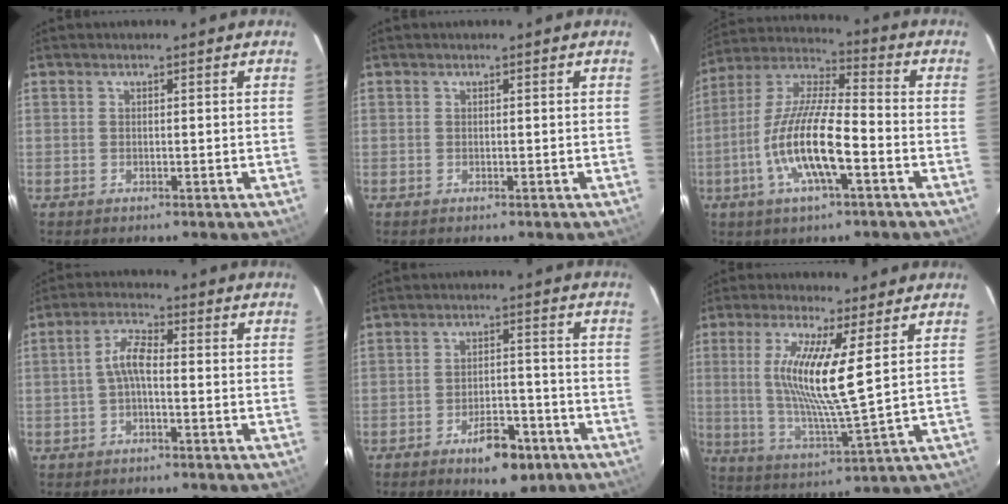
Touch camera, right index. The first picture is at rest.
{"total": 0.0}
{"total": 14.8, "force": [-5.3, 3.5, 13.4], "torque": [-0.271, -0.008, -0.106]}
{"total": 4.1, "force": [-1.0, 1.3, 3.8], "torque": [-0.082, 0.014, -0.021]}
{"total": 8.6, "force": [-5.3, 3.9, 5.4], "torque": [-0.090, 0.009, -0.070]}
{"total": 12.4, "force": [3.1, 0.5, 11.9], "torque": [-0.230, -0.015, 0.061]}